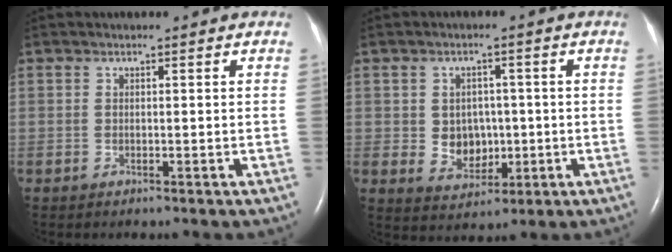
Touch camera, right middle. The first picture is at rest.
{"total": 5.4, "force": [-0.2, 4.4, 3.1], "torque": [-0.049, 0.008, 0.009]}